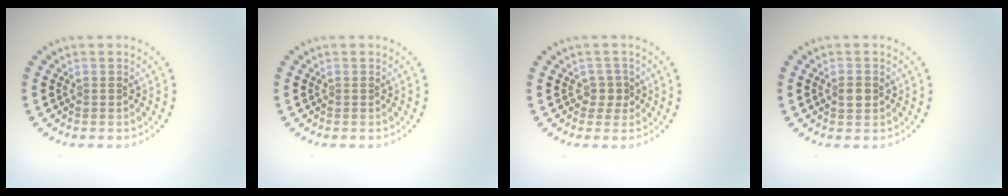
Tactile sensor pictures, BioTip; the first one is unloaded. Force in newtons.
{"total": 0.0}
{"total": 1.5, "press": 1.2, "slide": 0.9}
{"total": 1.5, "press": 1.5, "slide": 0.2}